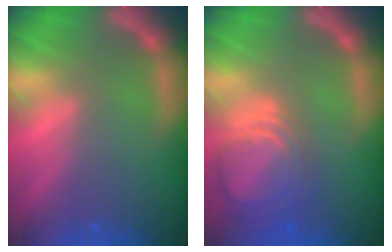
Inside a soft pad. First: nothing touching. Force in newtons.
{"total": 7.0}